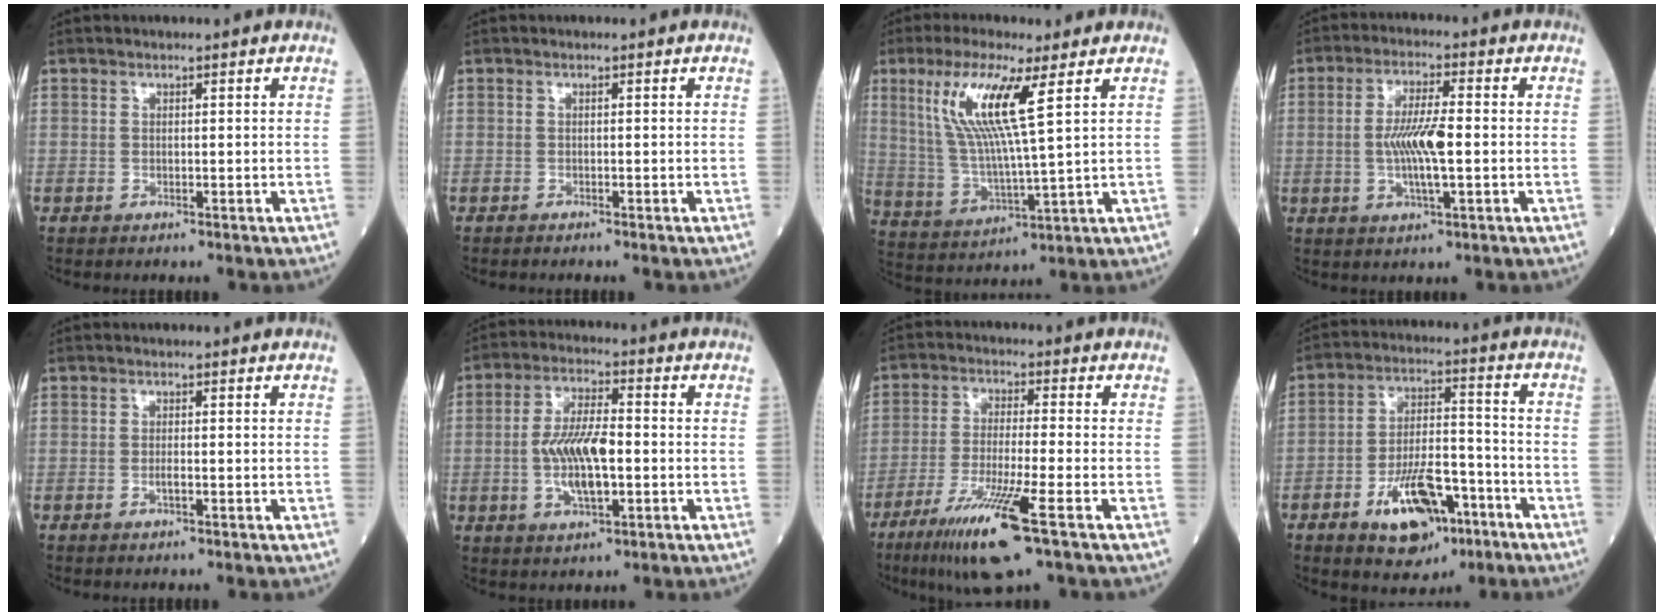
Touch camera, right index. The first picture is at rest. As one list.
[{"total": 1.0, "force": [-0.9, -0.1, 0.5], "torque": [-0.008, 0.000, -0.009]}, {"total": 11.8, "force": [4.8, 0.2, 10.8], "torque": [-0.234, -0.001, 0.097]}, {"total": 7.2, "force": [-0.6, 0.9, 7.1], "torque": [-0.142, -0.001, -0.012]}, {"total": 0.9, "force": [-0.3, 0.0, 0.8], "torque": [-0.020, 0.000, -0.004]}, {"total": 9.2, "force": [-1.1, 2.7, 8.7], "torque": [-0.177, 0.004, -0.020]}, {"total": 11.3, "force": [-6.1, -0.3, 9.5], "torque": [-0.191, -0.030, -0.108]}, {"total": 12.6, "force": [-6.6, 5.4, 9.2], "torque": [-0.161, 0.007, -0.101]}]